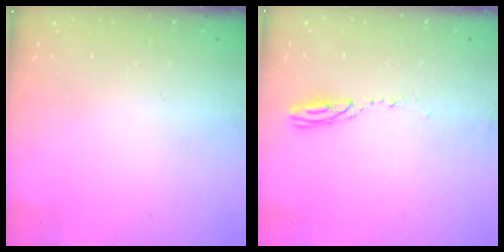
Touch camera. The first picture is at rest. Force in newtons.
{"total": 3.3, "press": 3.1, "slide": 1.2}